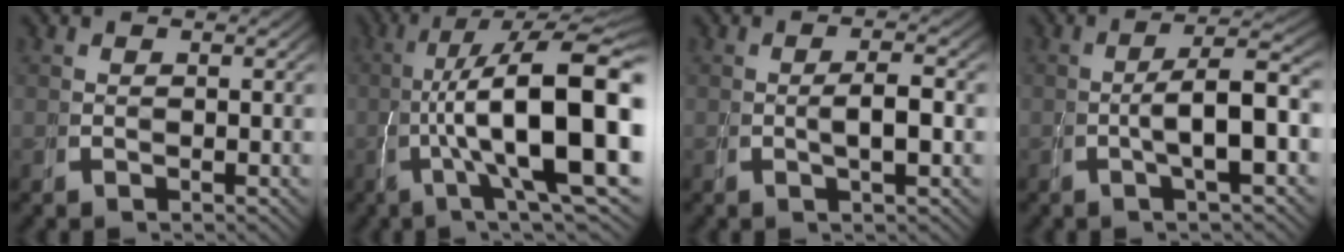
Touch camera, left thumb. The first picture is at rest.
{"total": 16.8, "force": [-0.5, 7.0, 15.2], "torque": [-0.238, -0.021, 0.007]}
{"total": 2.6, "force": [-0.1, 0.7, 2.5], "torque": [-0.040, 0.001, -0.001]}
{"total": 6.5, "force": [-0.6, 2.3, 6.1], "torque": [-0.086, 0.003, -0.011]}